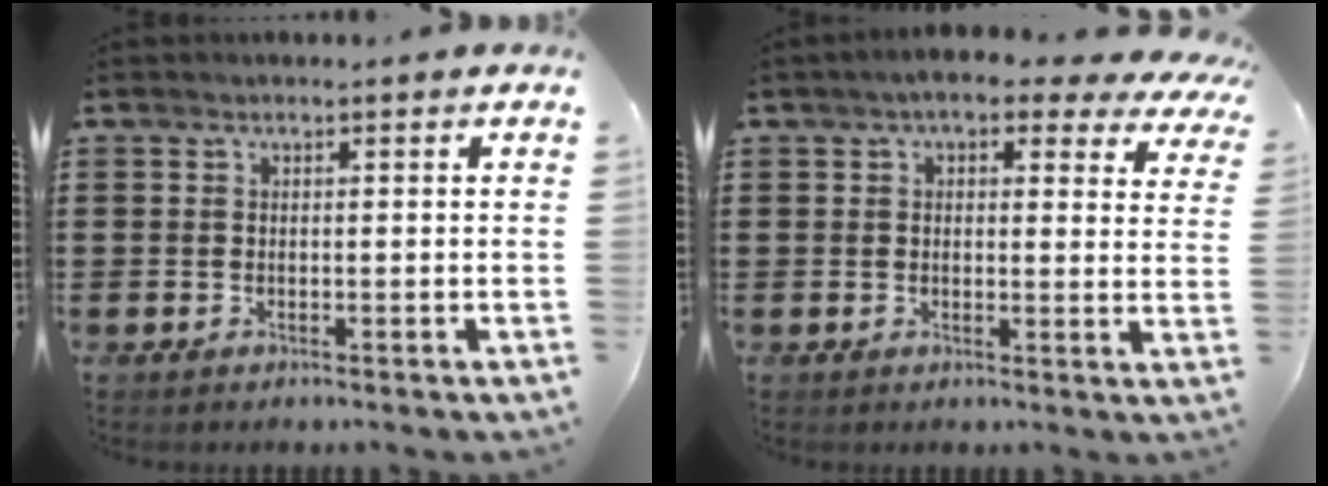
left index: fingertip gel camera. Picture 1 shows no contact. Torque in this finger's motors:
{"motor_torque": [2.14, 0.00, 0.16, 0.00]}